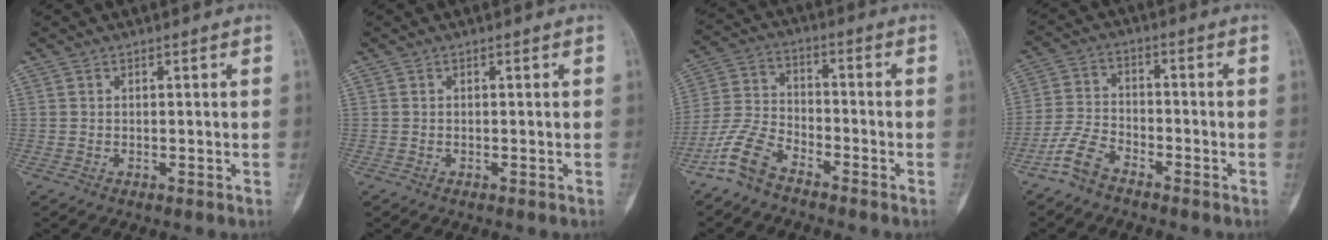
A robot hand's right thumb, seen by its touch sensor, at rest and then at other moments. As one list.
[{"total": 0.0}, {"total": 8.5, "force": [-6.2, 3.7, 4.4], "torque": [-0.102, 0.036, -0.135]}, {"total": 6.2, "force": [-4.7, 2.7, 3.1], "torque": [-0.071, 0.022, -0.101]}]